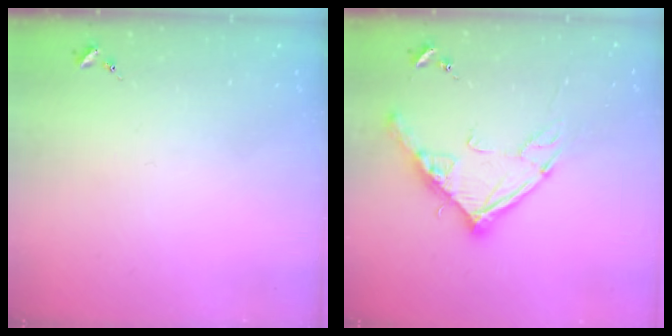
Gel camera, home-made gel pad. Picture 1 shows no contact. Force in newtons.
{"total": 14.5, "press": 14.4, "slide": 1.4}